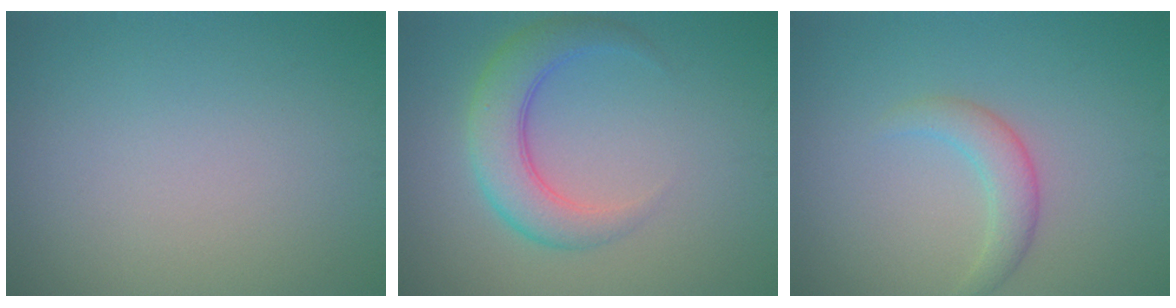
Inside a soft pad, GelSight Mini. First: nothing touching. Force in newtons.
{"total": 5.9, "press": 5.9, "slide": 0.3}
{"total": 2.3, "press": 2.3, "slide": 0.2}